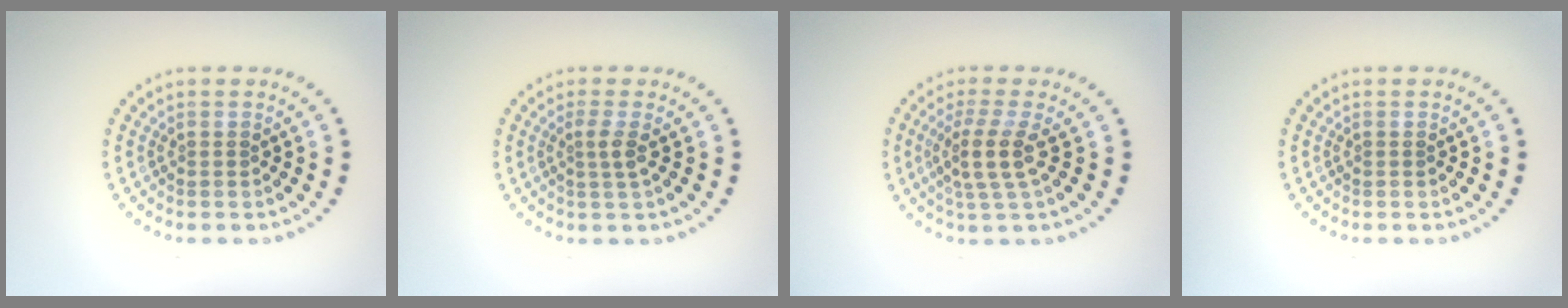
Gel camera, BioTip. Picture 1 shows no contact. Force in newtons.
{"total": 1.5, "press": 1.0, "slide": 1.1}
{"total": 3.2, "press": 2.3, "slide": 2.2}
{"total": 0.0}